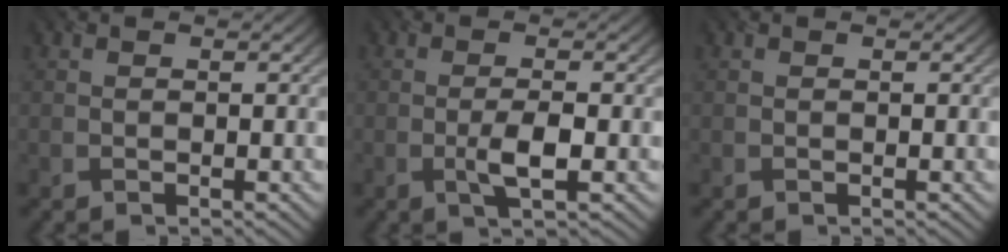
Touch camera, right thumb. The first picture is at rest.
{"total": 3.4, "force": [-0.9, 0.7, 3.2], "torque": [-0.063, 0.002, -0.021]}
{"total": 0.0}